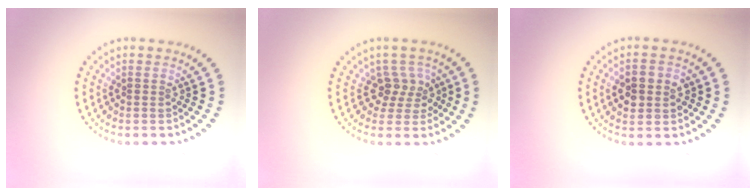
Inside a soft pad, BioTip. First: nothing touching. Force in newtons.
{"total": 2.7, "press": 2.1, "slide": 1.7}
{"total": 2.8, "press": 2.8, "slide": 0.3}